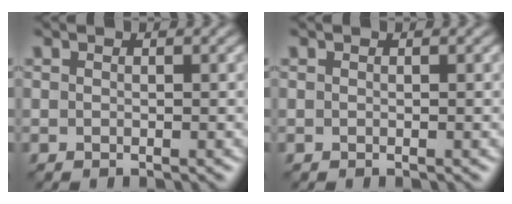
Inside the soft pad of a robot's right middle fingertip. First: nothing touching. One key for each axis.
{"total": 0.0}